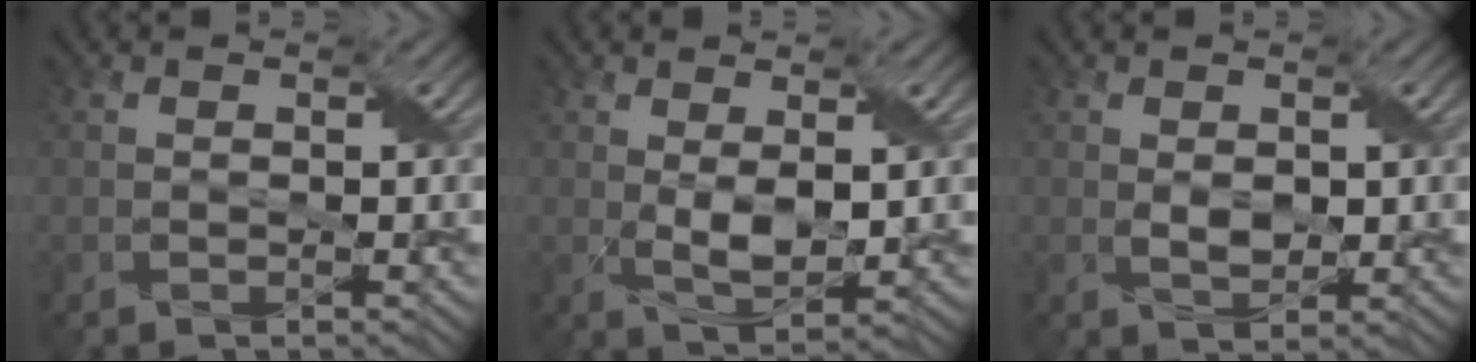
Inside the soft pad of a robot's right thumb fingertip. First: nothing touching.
{"total": 3.9, "force": [0.6, 1.8, 3.4], "torque": [-0.077, -0.005, 0.017]}
{"total": 2.1, "force": [0.2, 1.4, 1.6], "torque": [-0.036, -0.004, 0.009]}